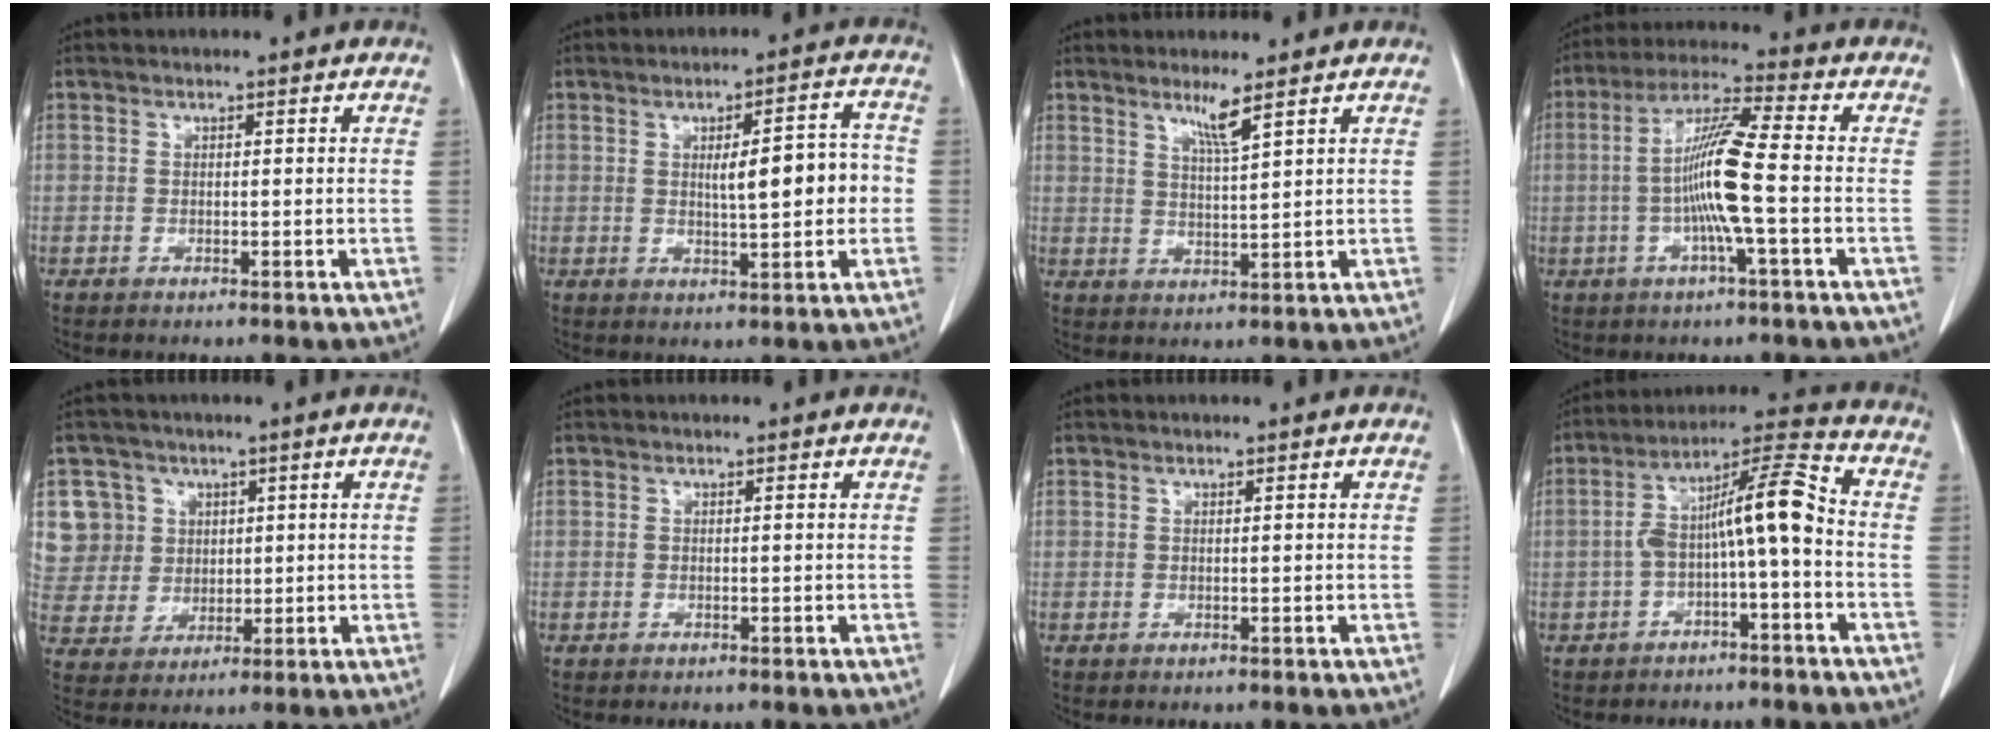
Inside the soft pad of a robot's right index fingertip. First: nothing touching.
{"total": 8.1, "force": [0.0, 1.8, 7.9], "torque": [-0.112, 0.017, 0.006]}
{"total": 3.7, "force": [2.5, -0.7, 2.6], "torque": [-0.049, -0.010, 0.050]}
{"total": 10.6, "force": [-1.4, -0.2, 10.5], "torque": [-0.203, 0.006, -0.035]}
{"total": 9.2, "force": [3.2, 8.6, 0.6], "torque": [-0.014, 0.025, 0.073]}
{"total": 0.0}
{"total": 0.0}
{"total": 10.1, "force": [-1.6, 1.3, 9.9], "torque": [-0.171, 0.041, -0.030]}